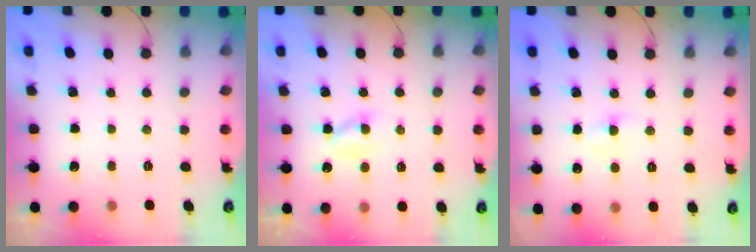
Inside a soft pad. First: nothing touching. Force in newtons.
{"total": 1.6, "press": 1.4, "slide": 0.8}
{"total": 2.9, "press": 2.6, "slide": 1.2}